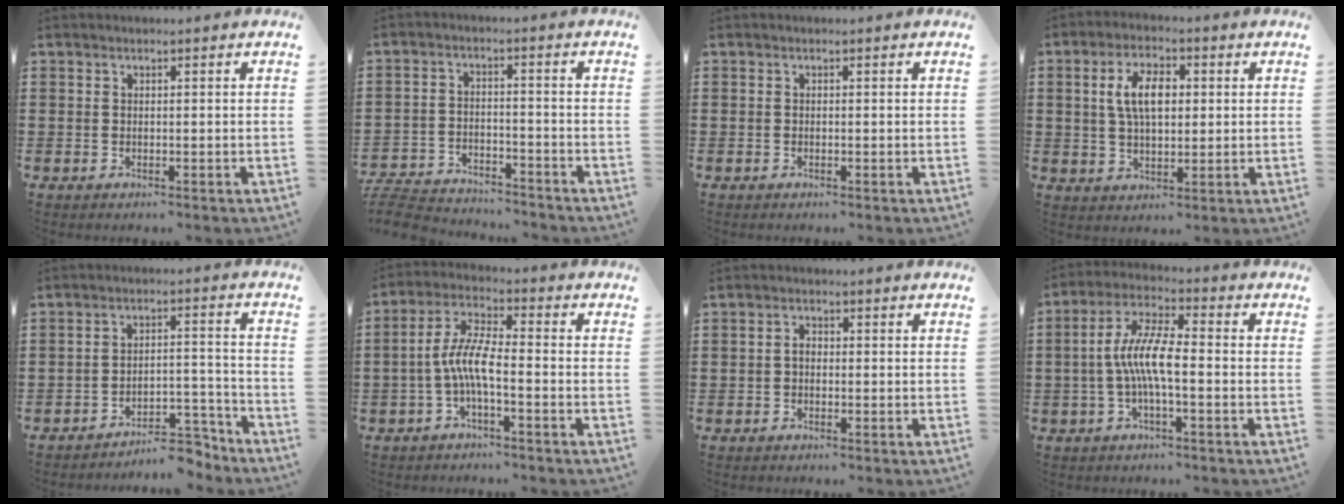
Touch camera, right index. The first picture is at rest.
{"total": 5.4, "force": [-5.3, 0.7, 0.7], "torque": [-0.032, 0.002, -0.112]}
{"total": 0.0}
{"total": 6.8, "force": [1.3, 3.5, 5.7], "torque": [-0.120, 0.014, 0.020]}
{"total": 6.9, "force": [-6.3, 1.6, 2.3], "torque": [-0.029, 0.022, -0.118]}
{"total": 6.5, "force": [-2.1, 1.4, 5.9], "torque": [-0.140, -0.008, -0.046]}
{"total": 1.5, "force": [-0.3, 0.9, 1.2], "torque": [-0.024, 0.002, -0.006]}
{"total": 7.6, "force": [-1.3, 1.9, 7.3], "torque": [-0.162, -0.007, -0.032]}